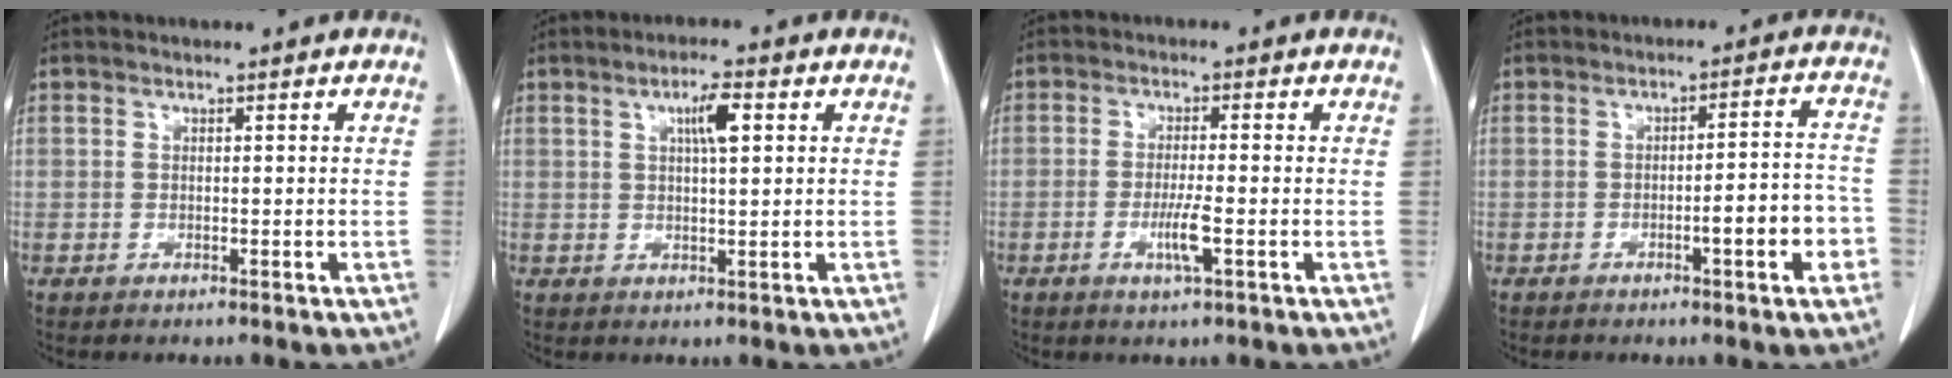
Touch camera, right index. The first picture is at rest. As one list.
[{"total": 4.2, "force": [1.5, 0.6, 3.9], "torque": [-0.069, 0.003, 0.025]}, {"total": 4.0, "force": [-1.3, 0.0, 3.8], "torque": [-0.073, -0.007, -0.024]}, {"total": 6.8, "force": [-2.6, 0.8, 6.3], "torque": [-0.078, 0.016, -0.032]}]